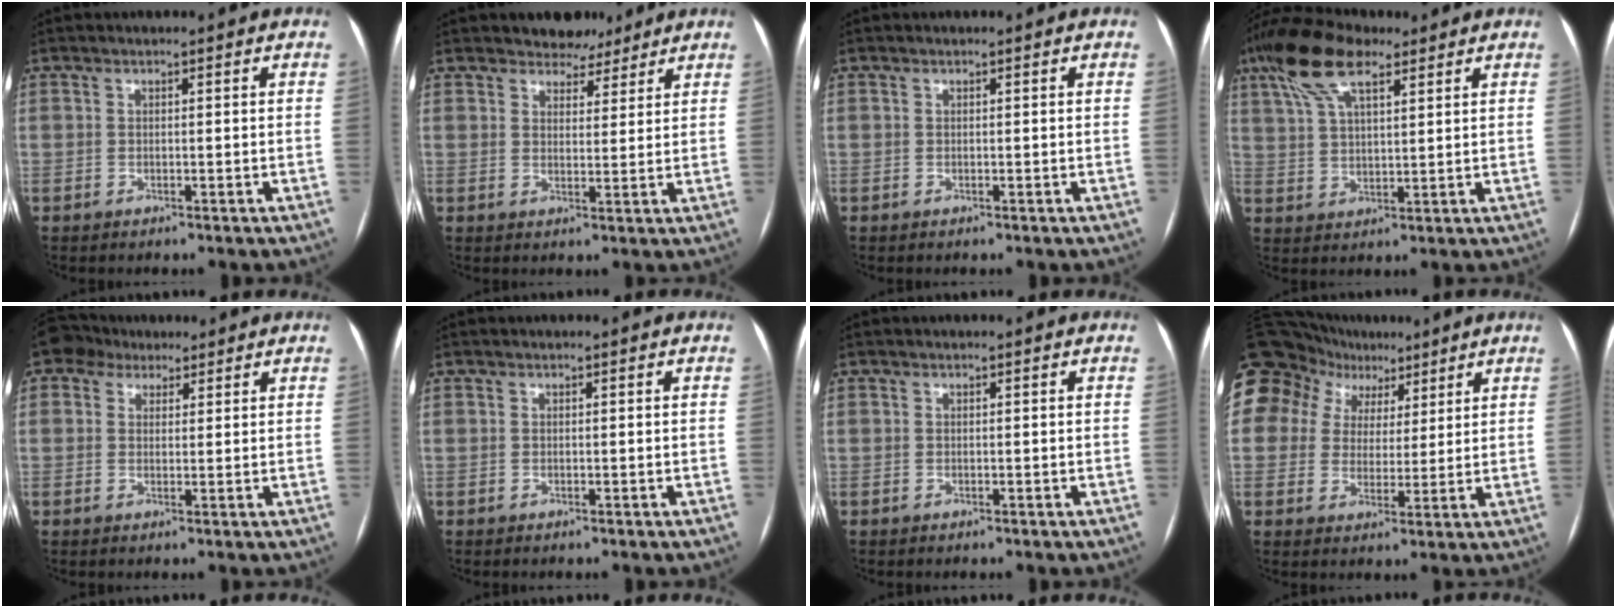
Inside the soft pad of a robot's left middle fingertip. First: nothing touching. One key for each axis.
{"total": 4.7, "fx": 4.0, "fy": 2.4, "fz": 0.6, "tx": -0.006, "ty": 0.000, "tz": 0.058}
{"total": 0.0}
{"total": 11.0, "fx": 6.9, "fy": 3.7, "fz": 7.8, "tx": -0.163, "ty": 0.028, "tz": 0.131}
{"total": 4.6, "fx": 3.0, "fy": 3.3, "fz": 0.9, "tx": -0.024, "ty": 0.029, "tz": 0.054}
{"total": 0.0}
{"total": 3.3, "fx": -1.6, "fy": -2.6, "fz": -1.2, "tx": 0.037, "ty": -0.017, "tz": -0.030}
{"total": 17.0, "fx": 9.6, "fy": 12.7, "fz": 5.9, "tx": -0.166, "ty": 0.068, "tz": 0.172}